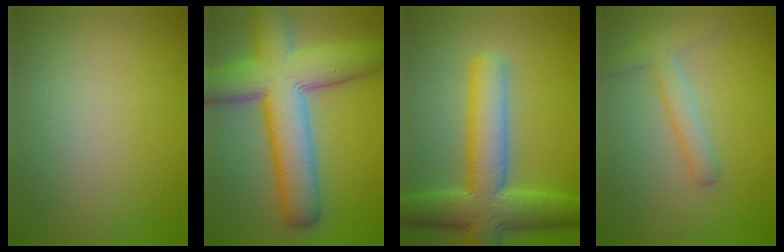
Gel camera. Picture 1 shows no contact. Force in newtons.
{"total": 11.8, "press": 11.8, "slide": 0.4}
{"total": 8.9, "press": 8.9, "slide": 0.4}
{"total": 2.7, "press": 2.7, "slide": 0.1}